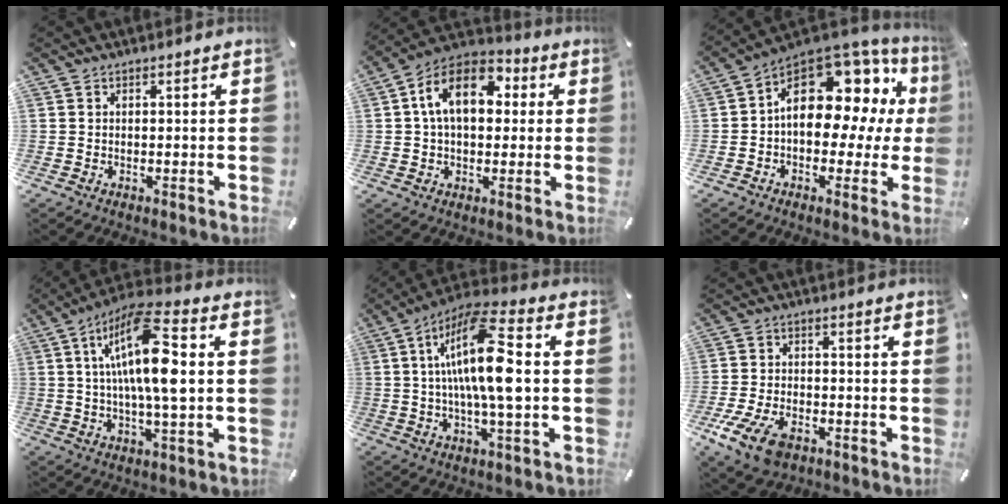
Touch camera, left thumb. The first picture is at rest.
{"total": 13.4, "force": [3.3, 8.9, 9.5], "torque": [-0.176, 0.005, 0.055]}
{"total": 16.5, "force": [5.2, 10.8, 11.2], "torque": [-0.156, -0.040, 0.087]}
{"total": 16.7, "force": [3.0, 4.9, 15.7], "torque": [-0.308, -0.001, 0.042]}
{"total": 16.7, "force": [1.8, 4.3, 16.0], "torque": [-0.318, -0.005, 0.016]}
{"total": 9.7, "force": [-5.2, 5.8, 5.8], "torque": [-0.134, 0.017, -0.096]}